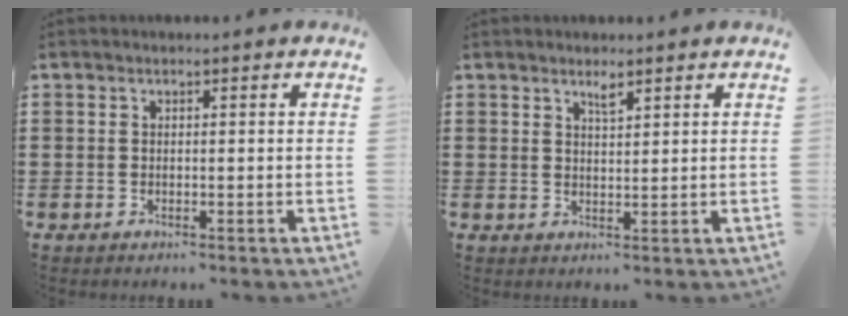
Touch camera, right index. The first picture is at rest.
{"total": 1.8, "force": [1.4, 0.4, 1.1], "torque": [-0.023, 0.001, 0.025]}